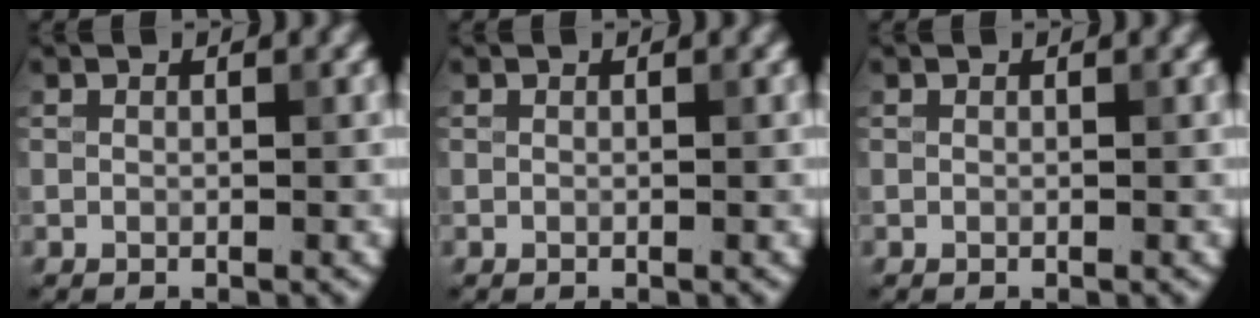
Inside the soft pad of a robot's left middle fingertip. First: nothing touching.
{"total": 0.0}
{"total": 0.0}